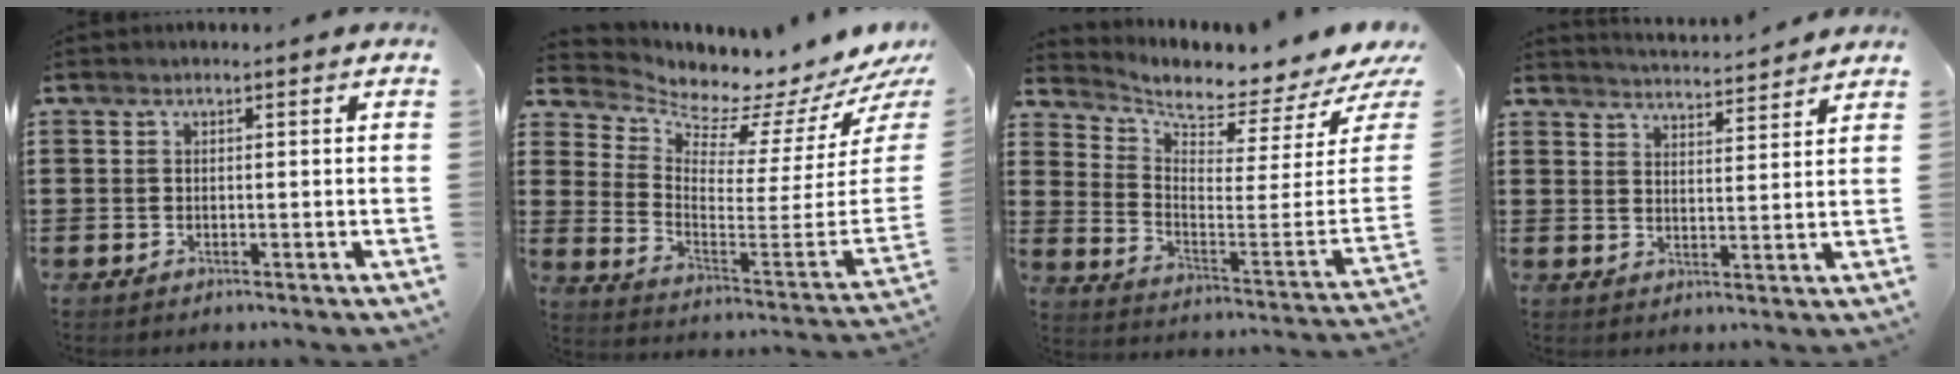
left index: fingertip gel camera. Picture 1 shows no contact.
{"total": 3.6, "force": [3.6, 0.1, 0.3], "torque": [-0.022, -0.074, 0.051]}
{"total": 3.6, "force": [3.3, 0.2, 1.3], "torque": [-0.043, -0.057, 0.052]}
{"total": 3.7, "force": [3.6, -0.8, 0.2], "torque": [-0.017, -0.029, 0.061]}